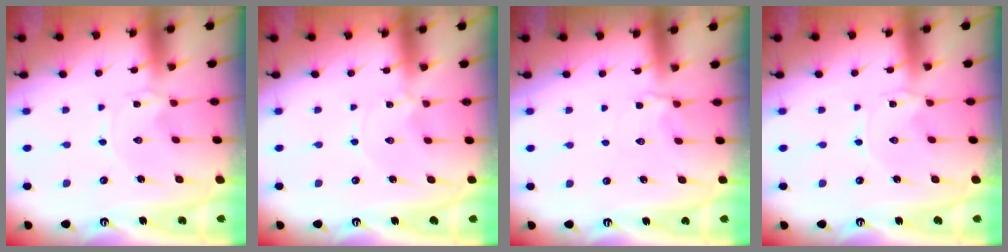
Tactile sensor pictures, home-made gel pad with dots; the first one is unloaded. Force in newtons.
{"total": 0.6, "press": 0.5, "slide": 0.2}
{"total": 2.3, "press": 2.0, "slide": 1.2}
{"total": 0.0}